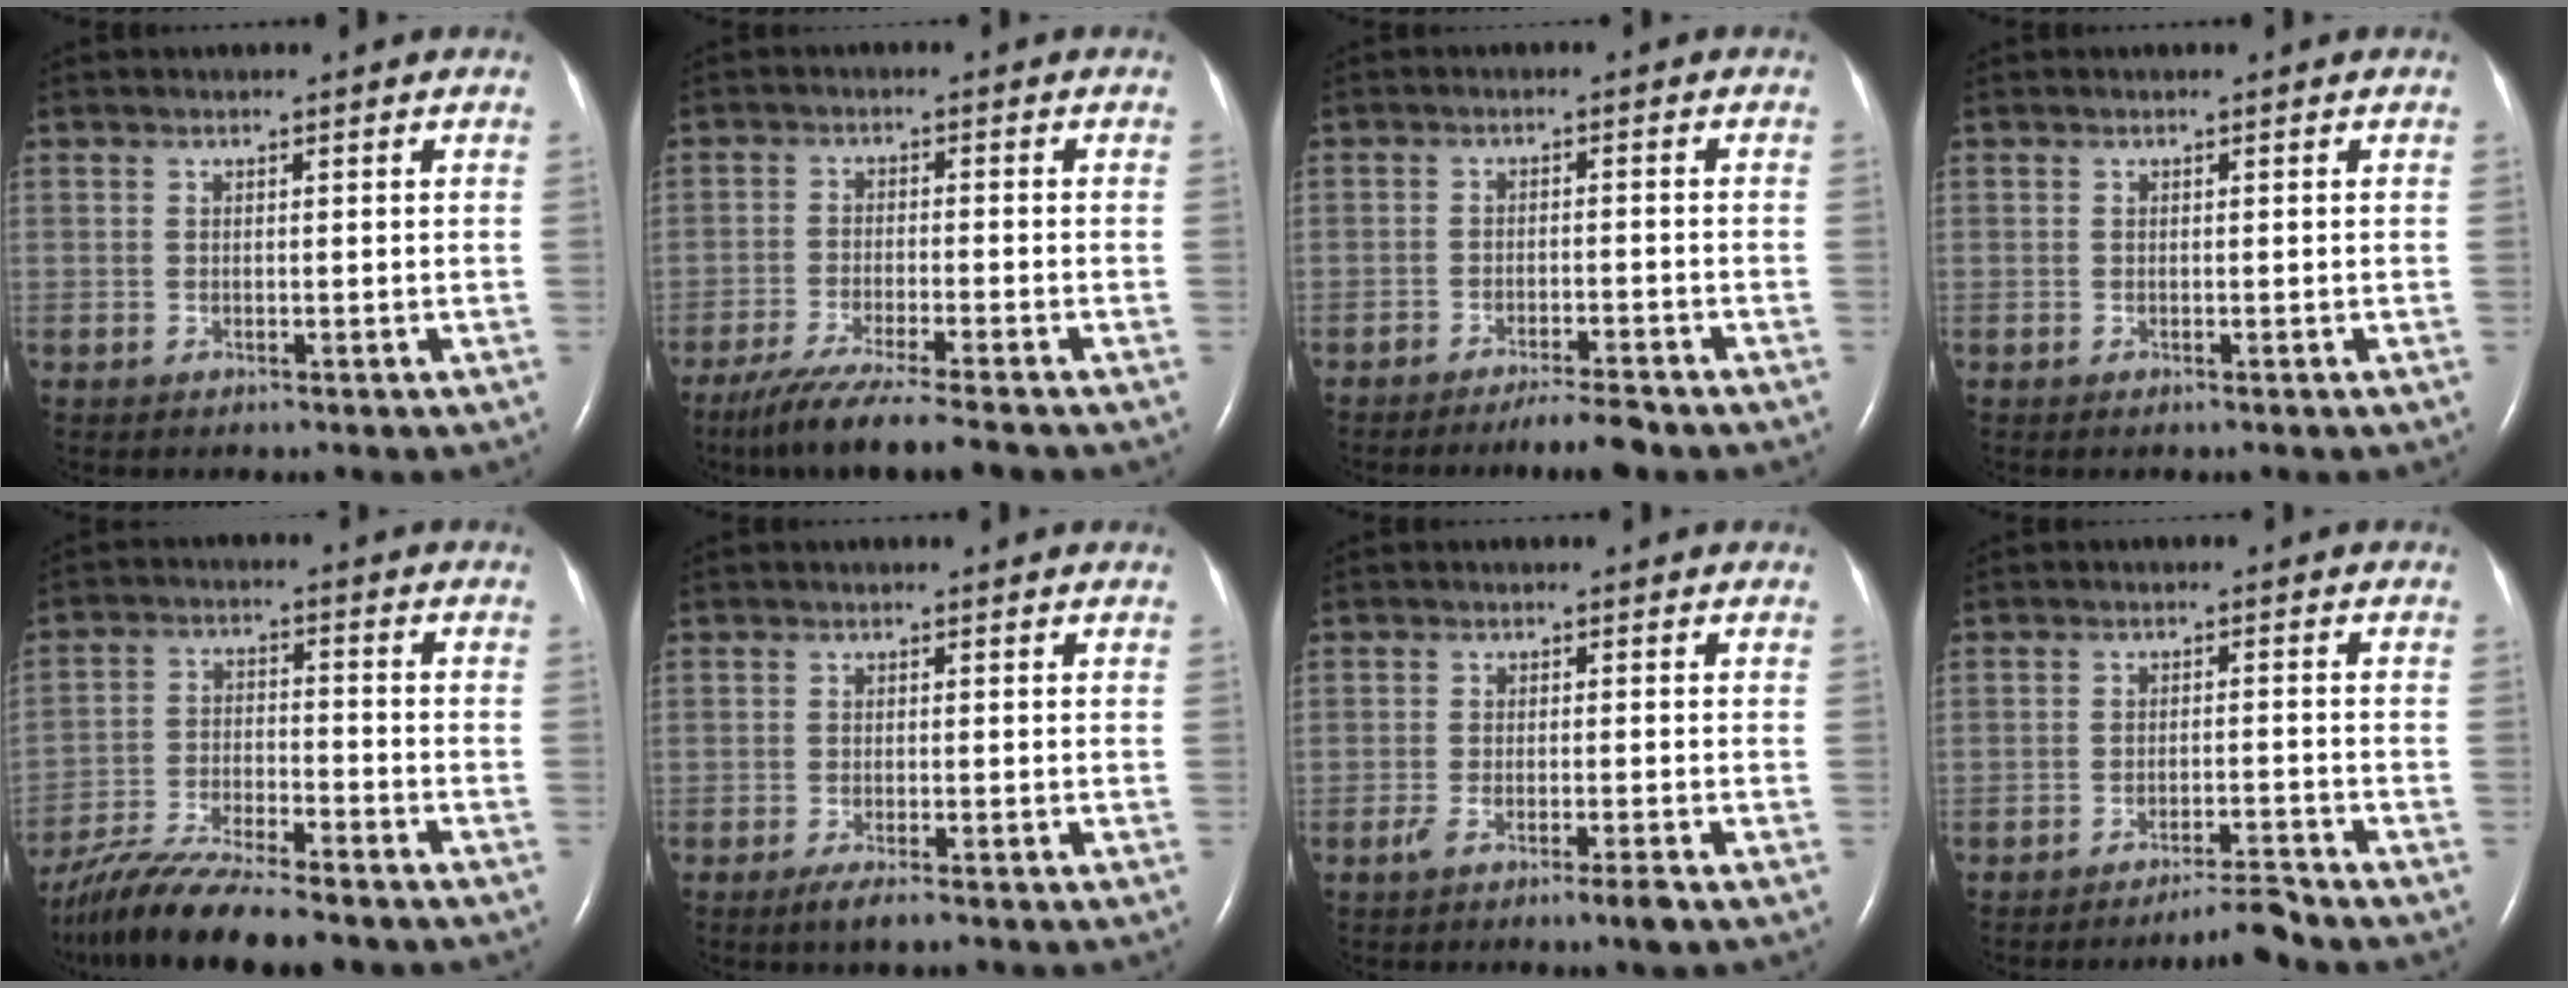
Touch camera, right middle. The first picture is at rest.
{"total": 9.7, "force": [-8.1, -0.9, 5.2], "torque": [-0.085, -0.034, -0.135]}
{"total": 4.4, "force": [-3.8, 0.2, 2.3], "torque": [-0.036, -0.009, -0.064]}
{"total": 0.0}
{"total": 13.4, "force": [-11.5, 1.5, 6.7], "torque": [-0.127, -0.021, -0.197]}
{"total": 2.4, "force": [-1.6, 0.2, 1.8], "torque": [-0.040, -0.007, -0.031]}
{"total": 3.3, "force": [-2.2, -0.1, 2.6], "torque": [-0.051, -0.008, -0.042]}
{"total": 3.9, "force": [-3.6, -1.2, 0.7], "torque": [-0.011, -0.015, -0.060]}